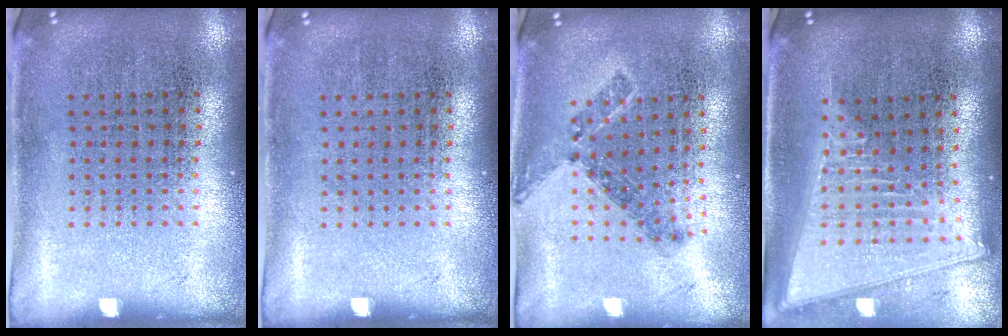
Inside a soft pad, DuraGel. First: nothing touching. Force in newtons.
{"total": 0.0}
{"total": 0.9, "press": 0.8, "slide": 0.5}
{"total": 2.2, "press": 1.9, "slide": 1.2}